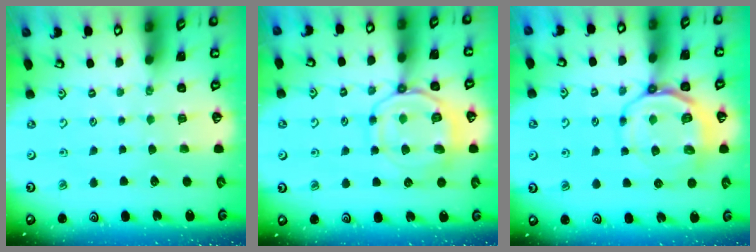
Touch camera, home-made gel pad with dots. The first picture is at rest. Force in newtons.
{"total": 12.3, "press": 12.3, "slide": 1.4}
{"total": 10.7, "press": 10.3, "slide": 2.8}